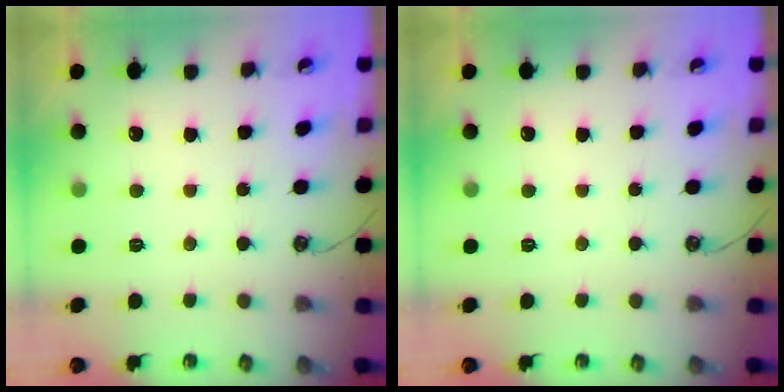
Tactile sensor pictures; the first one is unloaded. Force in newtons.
{"total": 0.0}